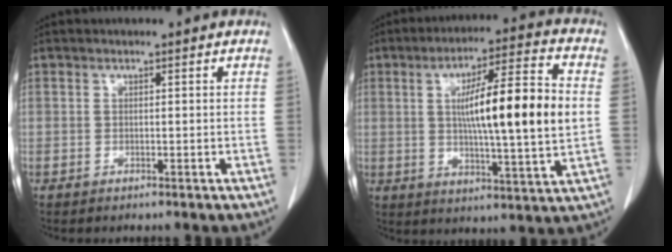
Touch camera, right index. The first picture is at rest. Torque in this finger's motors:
{"motor_torque": [1.52, 0.62, 0.42, 0.21]}